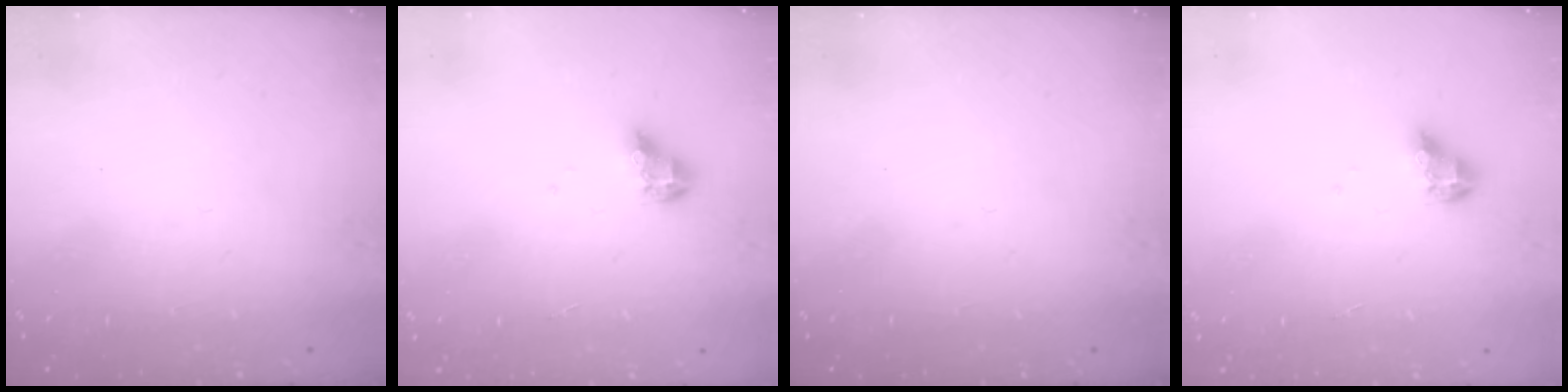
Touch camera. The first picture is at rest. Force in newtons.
{"total": 7.4, "press": 7.4, "slide": 0.9}
{"total": 0.0}
{"total": 7.4, "press": 7.4, "slide": 0.9}